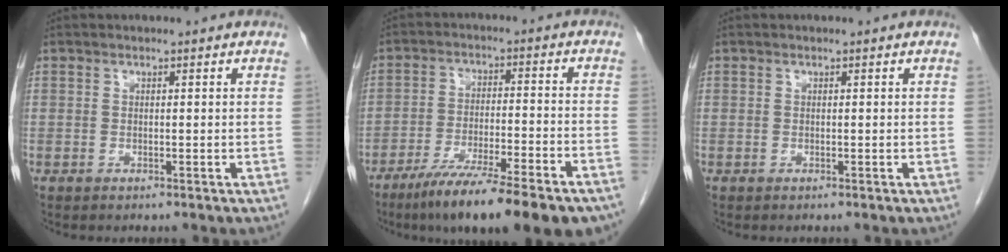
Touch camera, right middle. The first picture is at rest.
{"total": 19.4, "force": [-14.9, 2.0, 12.3], "torque": [-0.138, -0.017, -0.228]}
{"total": 0.0}